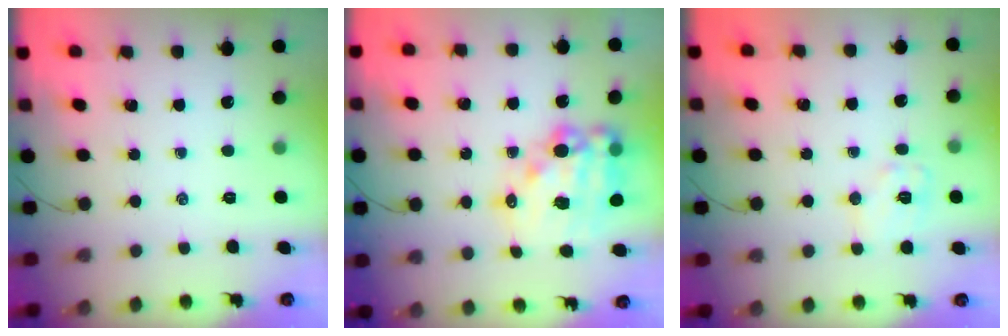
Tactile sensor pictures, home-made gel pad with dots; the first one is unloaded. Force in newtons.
{"total": 17.2, "press": 16.8, "slide": 3.8}
{"total": 8.3, "press": 8.3, "slide": 1.0}